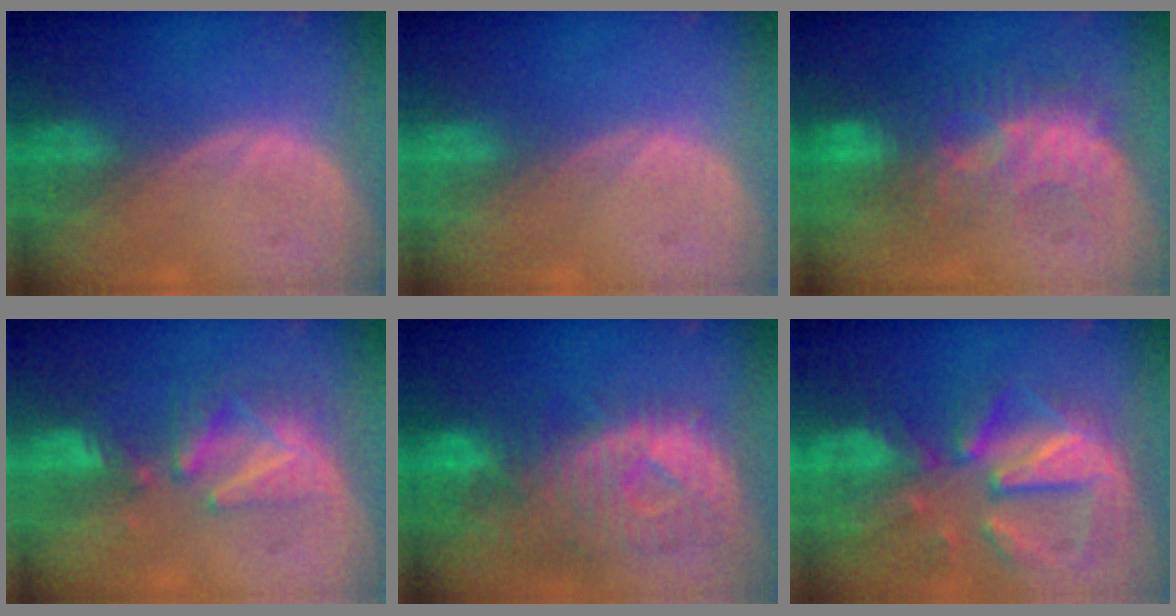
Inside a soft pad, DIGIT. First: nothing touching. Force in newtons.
{"total": 0.0}
{"total": 9.4, "press": 8.9, "slide": 3.0}
{"total": 8.2, "press": 7.6, "slide": 3.1}
{"total": 11.3, "press": 9.9, "slide": 5.4}
{"total": 11.9, "press": 10.4, "slide": 5.8}